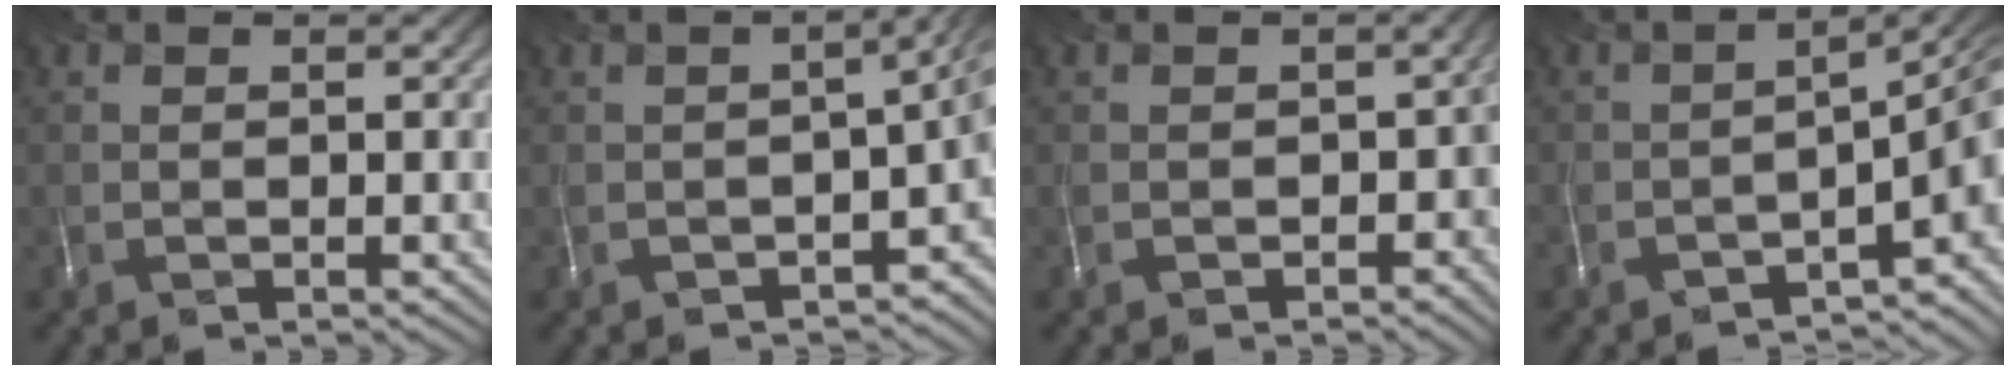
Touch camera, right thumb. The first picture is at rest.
{"total": 5.8, "force": [-2.4, 2.4, 4.8], "torque": [-0.063, -0.020, -0.031]}
{"total": 4.4, "force": [-2.3, 3.0, 2.3], "torque": [-0.030, -0.020, -0.036]}
{"total": 7.2, "force": [-4.2, 2.4, 5.3], "torque": [-0.061, -0.016, -0.066]}